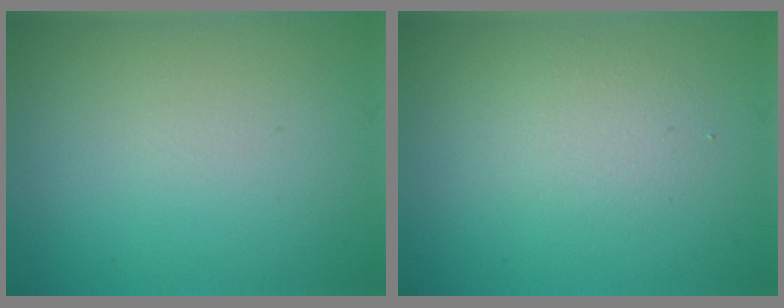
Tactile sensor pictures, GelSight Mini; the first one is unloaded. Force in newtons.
{"total": 2.0, "press": 2.0, "slide": 0.1}